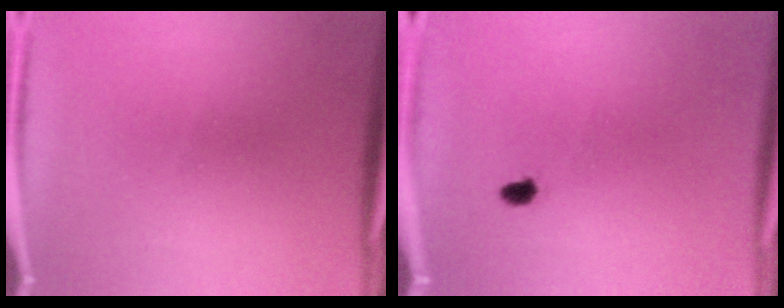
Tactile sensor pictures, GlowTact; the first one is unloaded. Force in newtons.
{"total": 1.4}